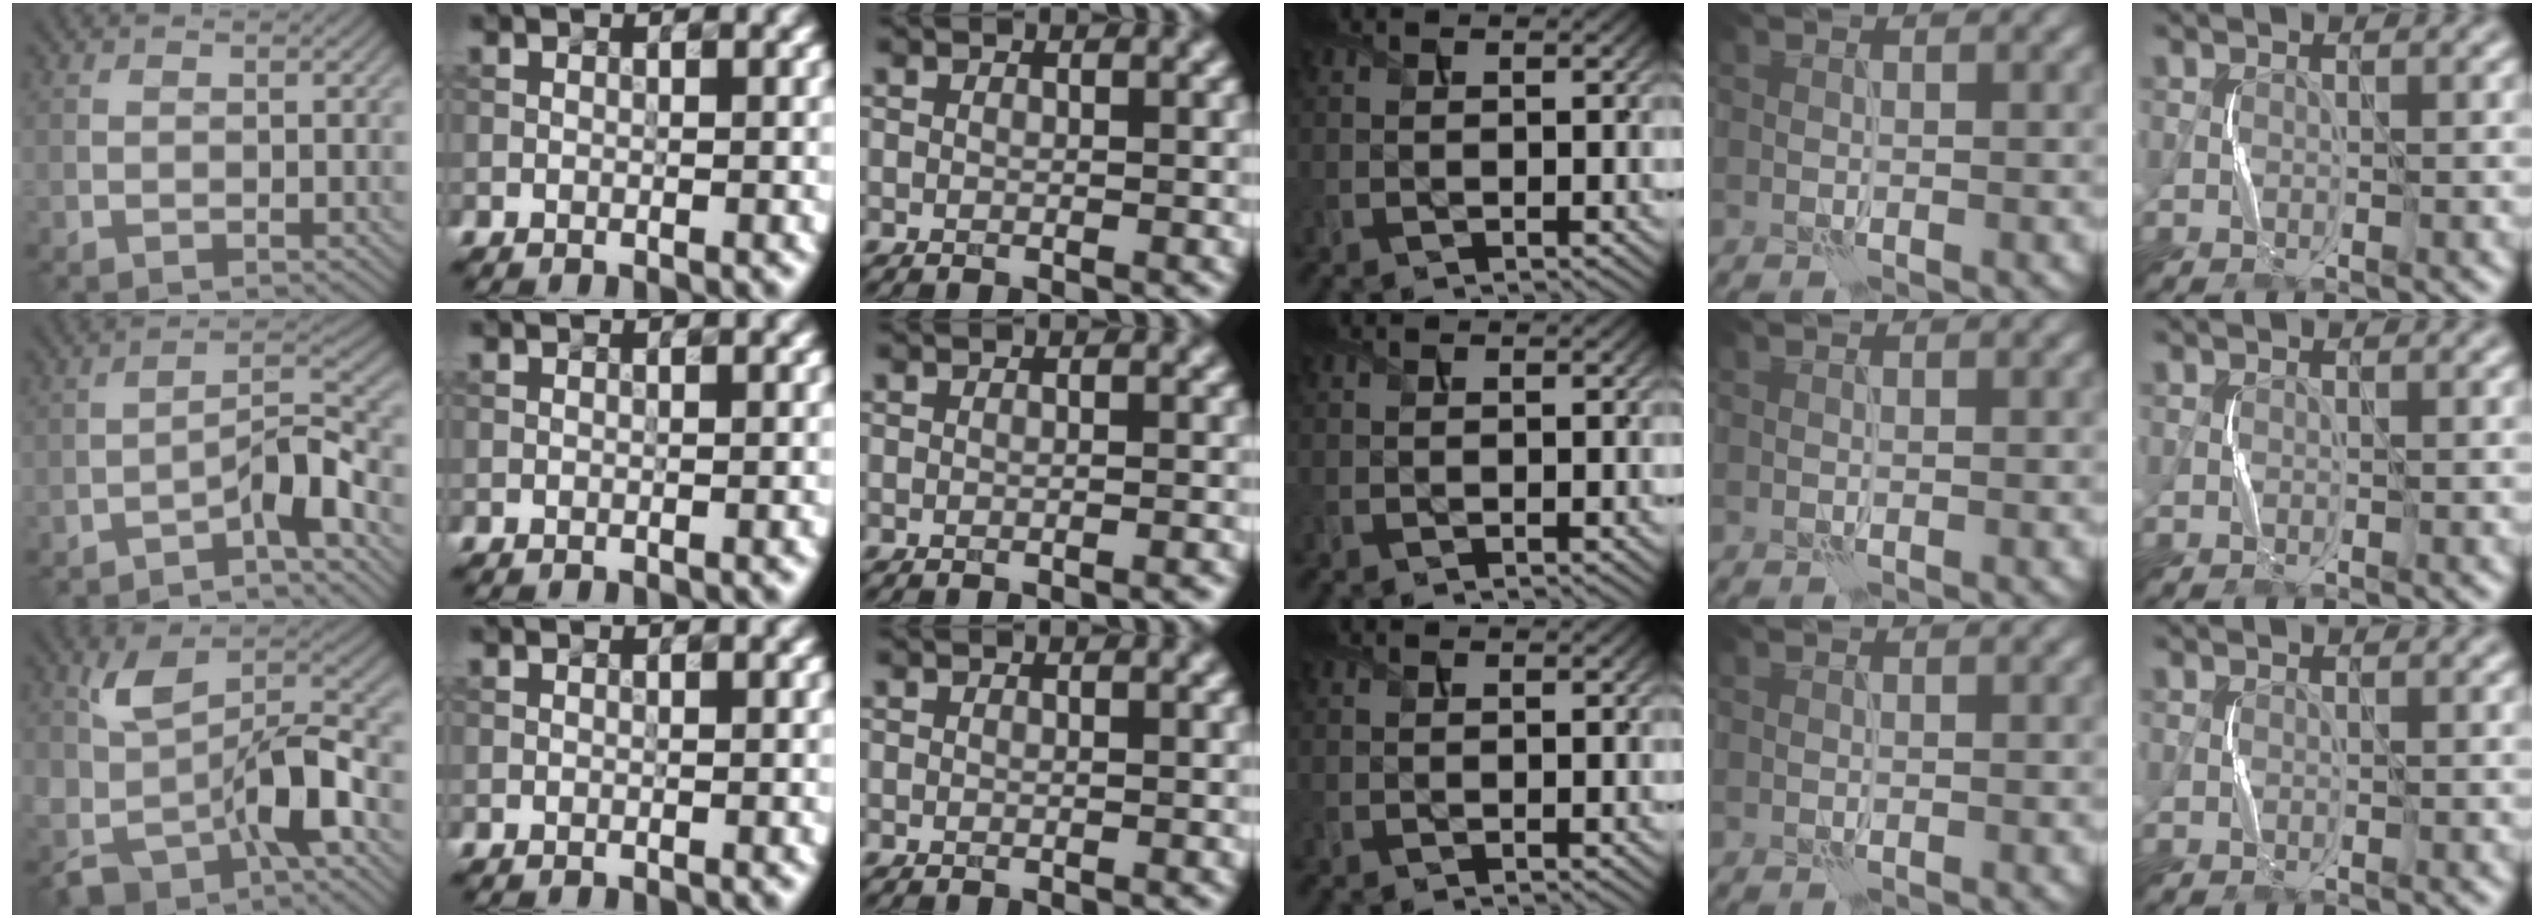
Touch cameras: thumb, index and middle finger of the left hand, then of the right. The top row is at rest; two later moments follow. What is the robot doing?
{"motion": "squeeze", "object": "stress ball aka squeeze ball"}